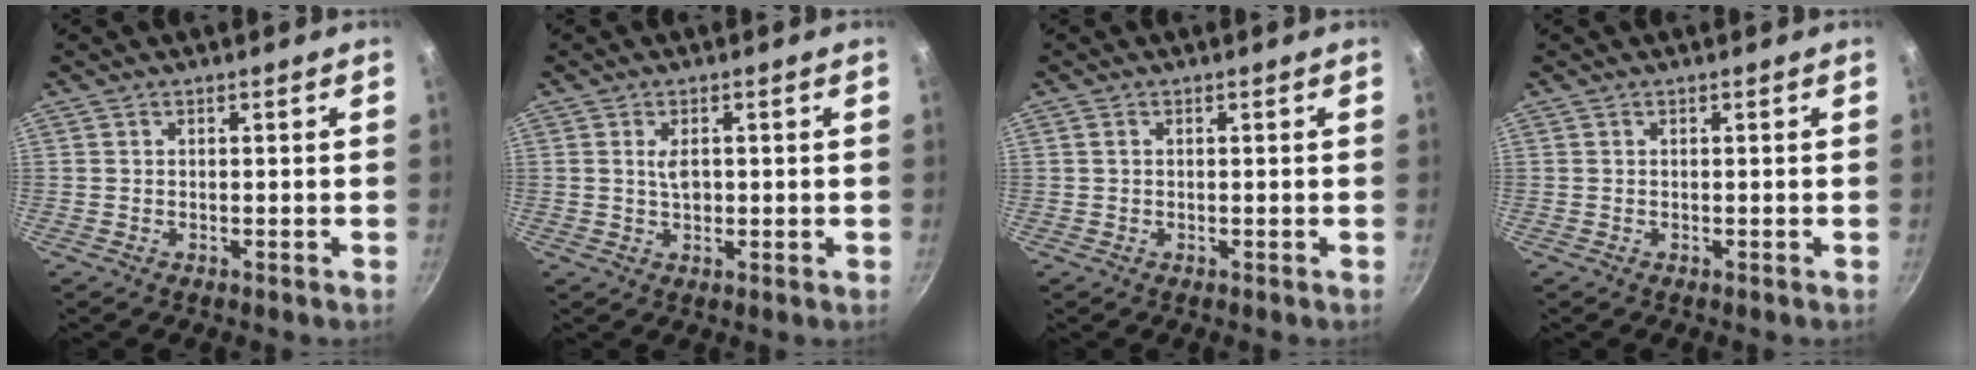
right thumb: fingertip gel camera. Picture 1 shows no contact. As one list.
[{"total": 3.0, "force": [0.4, 1.6, 2.5], "torque": [-0.035, 0.000, 0.006]}, {"total": 0.8, "force": [0.2, 0.6, 0.5], "torque": [-0.007, 0.002, 0.004]}, {"total": 0.0}]